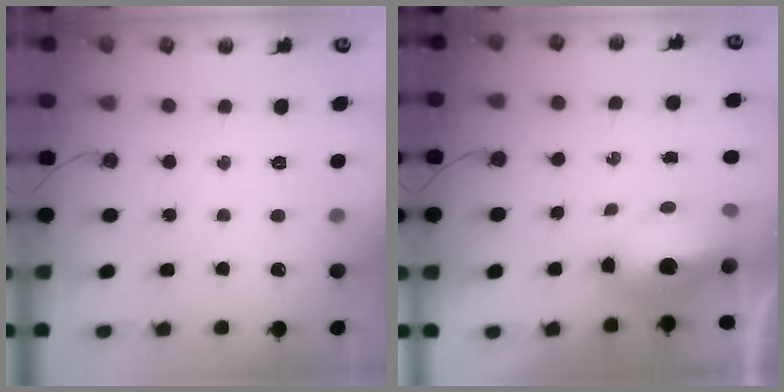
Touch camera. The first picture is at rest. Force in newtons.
{"total": 9.5, "press": 9.5, "slide": 1.0}